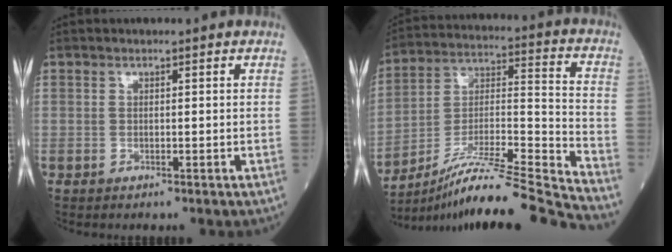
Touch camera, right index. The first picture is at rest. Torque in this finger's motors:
{"motor_torque": [-0.54, -0.64, 0.39, 0.11]}